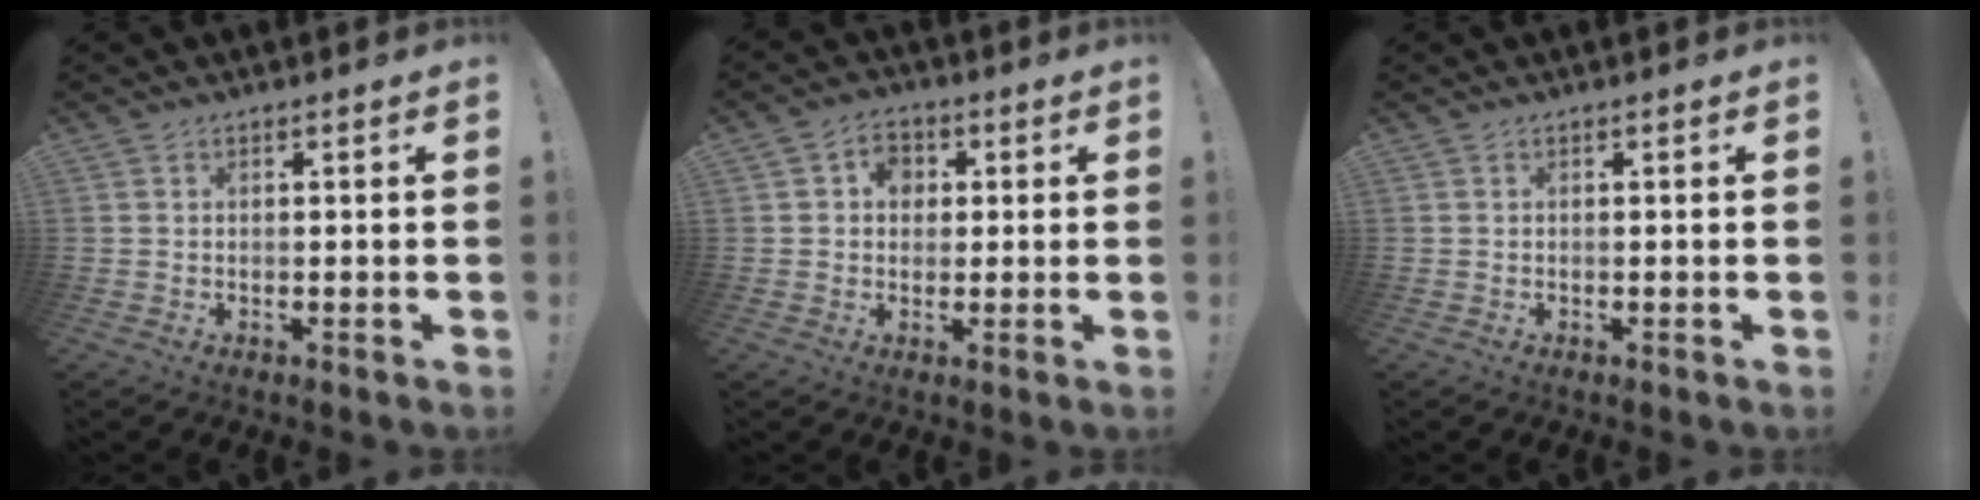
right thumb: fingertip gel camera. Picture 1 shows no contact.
{"total": 6.2, "force": [1.4, 5.4, 2.7], "torque": [-0.033, 0.002, 0.024]}
{"total": 0.0}